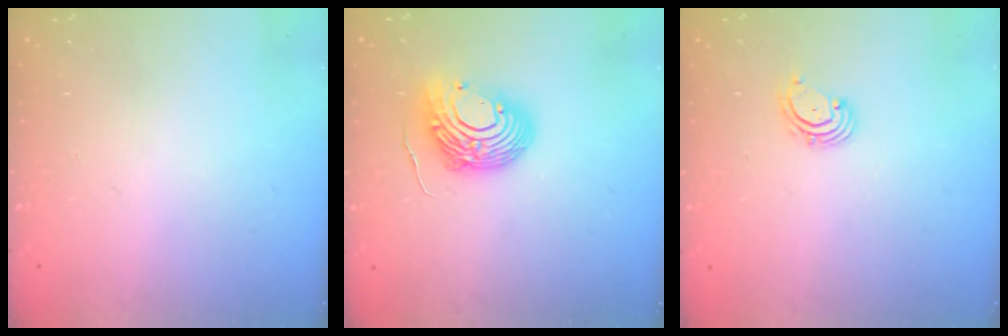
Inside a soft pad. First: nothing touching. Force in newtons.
{"total": 12.9, "press": 12.9, "slide": 1.2}
{"total": 2.2, "press": 2.1, "slide": 0.7}